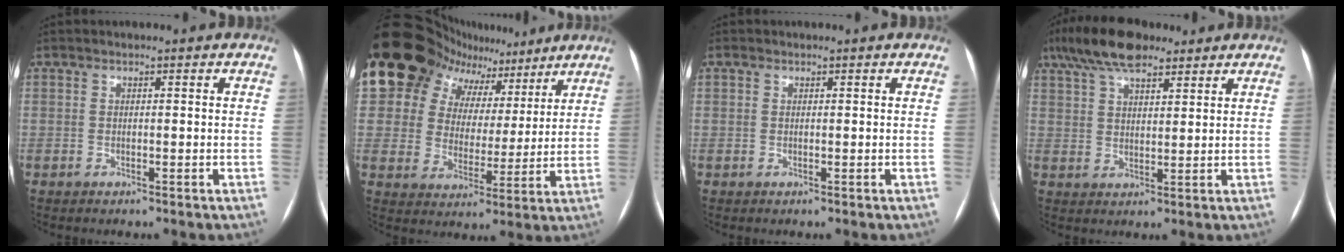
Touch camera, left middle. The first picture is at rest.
{"total": 15.9, "force": [10.9, 10.4, 5.0], "torque": [-0.097, 0.048, 0.166]}
{"total": 1.5, "force": [-0.5, -1.1, -0.8], "torque": [0.016, 0.001, -0.007]}
{"total": 10.6, "force": [7.6, 3.6, 6.4], "torque": [-0.125, 0.031, 0.137]}